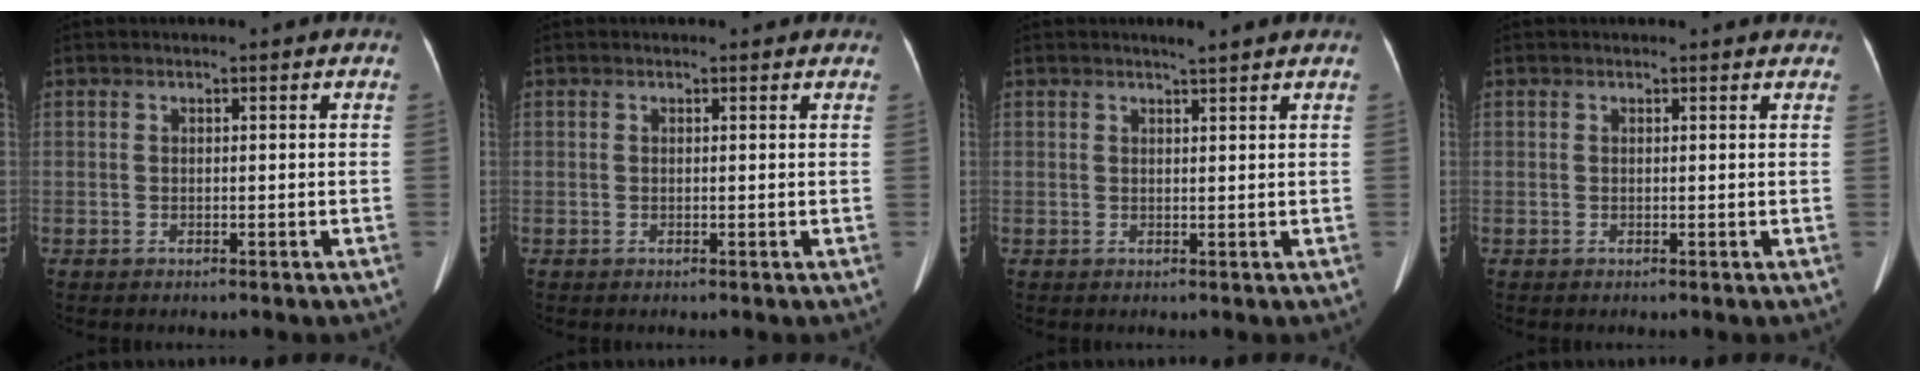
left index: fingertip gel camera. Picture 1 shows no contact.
{"total": 1.6, "force": [1.4, 0.6, 0.4], "torque": [-0.010, 0.007, 0.009]}
{"total": 2.3, "force": [2.0, -0.3, 1.1], "torque": [-0.016, 0.006, 0.032]}
{"total": 3.7, "force": [3.5, 1.0, 0.6], "torque": [-0.006, 0.009, 0.025]}